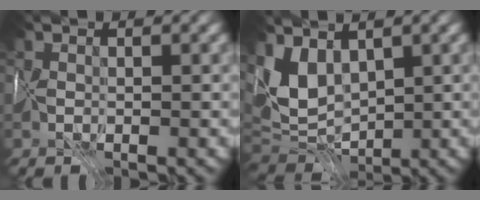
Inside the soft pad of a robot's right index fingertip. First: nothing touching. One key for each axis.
{"total": 4.6, "fx": 2.3, "fy": 2.7, "fz": 2.9, "tx": -0.069, "ty": -0.002, "tz": 0.041}